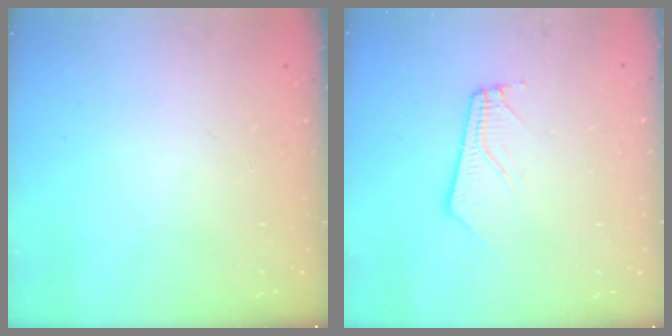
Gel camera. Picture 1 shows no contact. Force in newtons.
{"total": 3.9, "press": 3.9, "slide": 0.2}